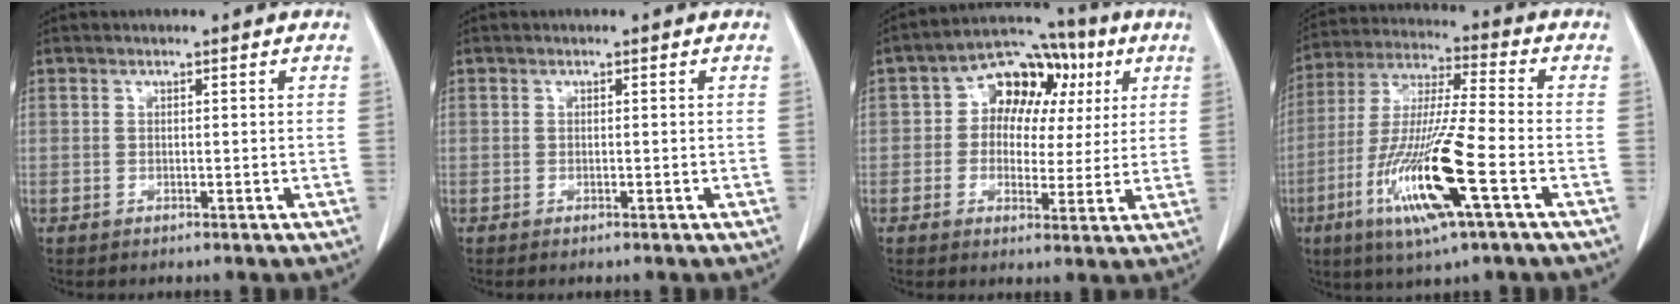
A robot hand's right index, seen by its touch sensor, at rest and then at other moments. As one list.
[{"total": 0.9, "force": [-0.4, 0.3, 0.7], "torque": [-0.018, -0.002, -0.005]}, {"total": 11.8, "force": [2.8, 8.5, 7.6], "torque": [-0.098, 0.048, 0.040]}, {"total": 17.6, "force": [-6.7, 1.2, 16.3], "torque": [-0.340, -0.025, -0.125]}]